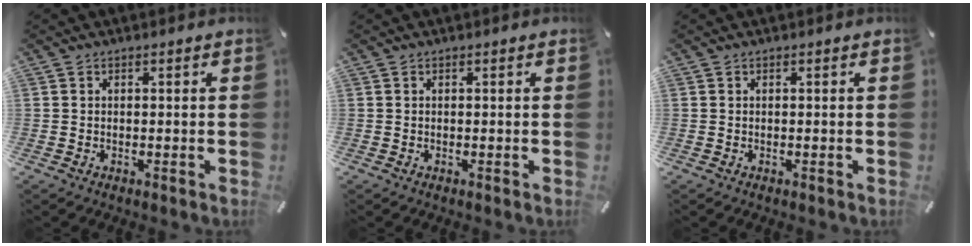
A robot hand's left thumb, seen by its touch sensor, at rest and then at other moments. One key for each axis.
{"total": 0.0}
{"total": 0.0}